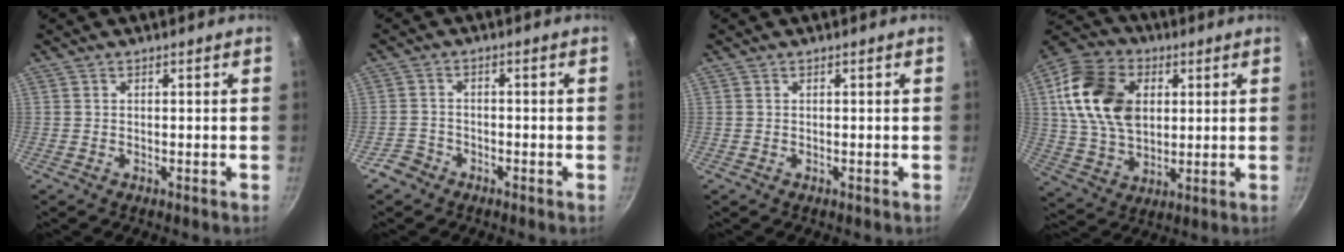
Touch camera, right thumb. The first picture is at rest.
{"total": 3.1, "force": [-2.3, 2.1, 0.5], "torque": [-0.005, 0.029, -0.041]}
{"total": 0.0}
{"total": 18.4, "force": [3.9, 13.0, 12.4], "torque": [-0.209, -0.003, 0.067]}